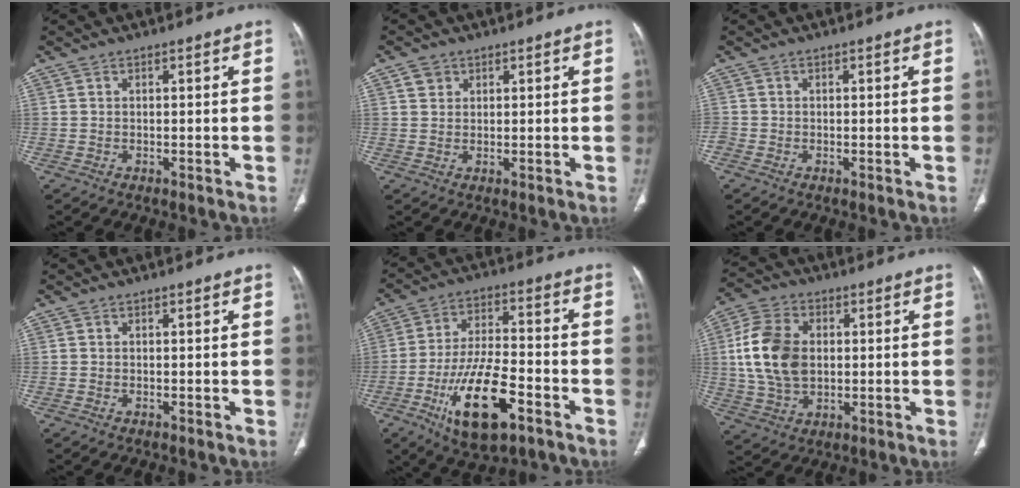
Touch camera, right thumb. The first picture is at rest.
{"total": 2.4, "force": [1.2, 1.9, 0.6], "torque": [0.000, -0.004, 0.019]}
{"total": 0.7, "force": [-0.4, 0.4, 0.4], "torque": [-0.014, -0.004, -0.016]}
{"total": 0.0}
{"total": 16.5, "force": [-7.5, 6.7, 13.1], "torque": [-0.232, 0.028, -0.123]}
{"total": 13.5, "force": [1.3, 9.2, 9.7], "torque": [-0.182, 0.005, 0.025]}